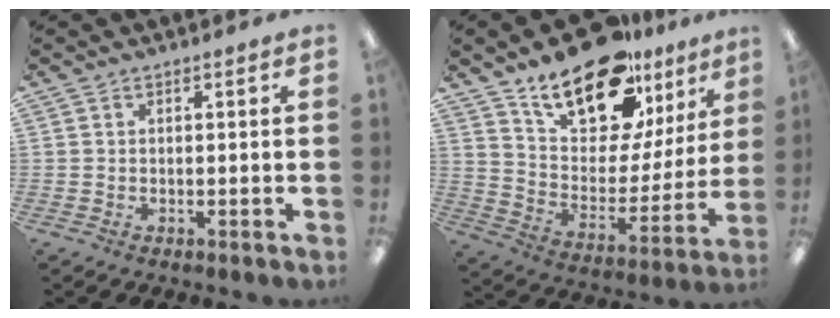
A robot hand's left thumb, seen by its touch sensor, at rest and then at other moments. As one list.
[{"total": 20.3, "force": [15.0, 9.4, 10.0], "torque": [-0.172, -0.095, 0.266]}]